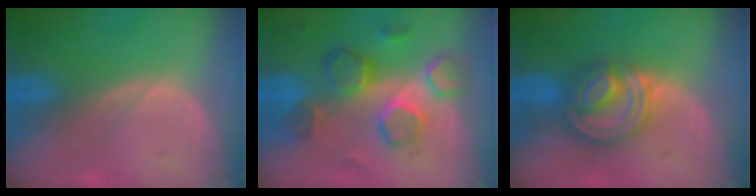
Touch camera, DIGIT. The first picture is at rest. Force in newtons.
{"total": 8.7, "press": 8.4, "slide": 2.2}
{"total": 8.1, "press": 6.9, "slide": 4.3}